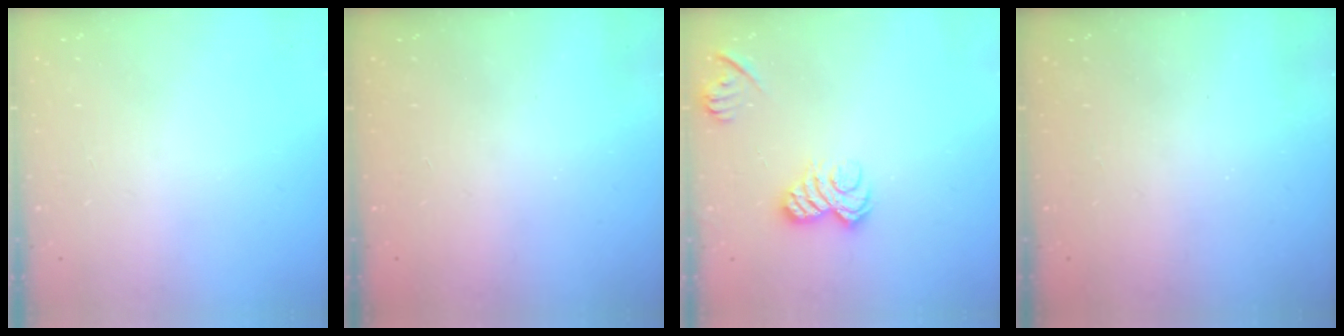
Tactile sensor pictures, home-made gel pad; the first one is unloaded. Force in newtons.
{"total": 2.3, "press": 2.2, "slide": 0.7}
{"total": 8.7, "press": 8.7, "slide": 0.3}
{"total": 2.2, "press": 2.1, "slide": 0.7}